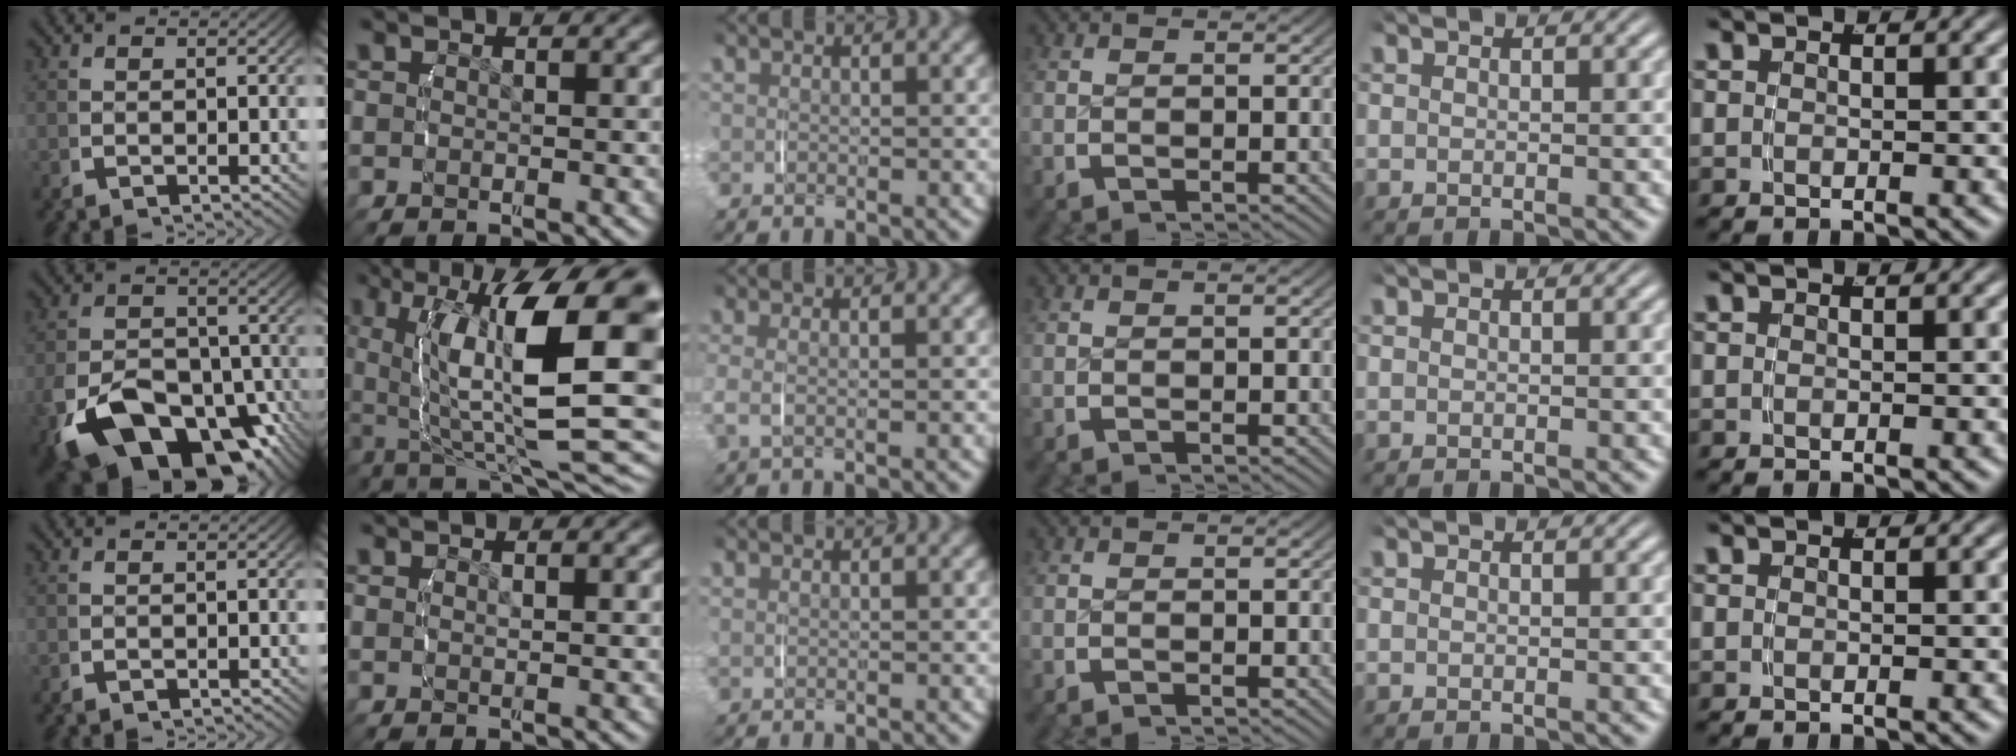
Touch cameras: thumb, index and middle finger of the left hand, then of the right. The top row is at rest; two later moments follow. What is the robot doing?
{"motion": "lift_and_place", "object": "ethernet cable"}